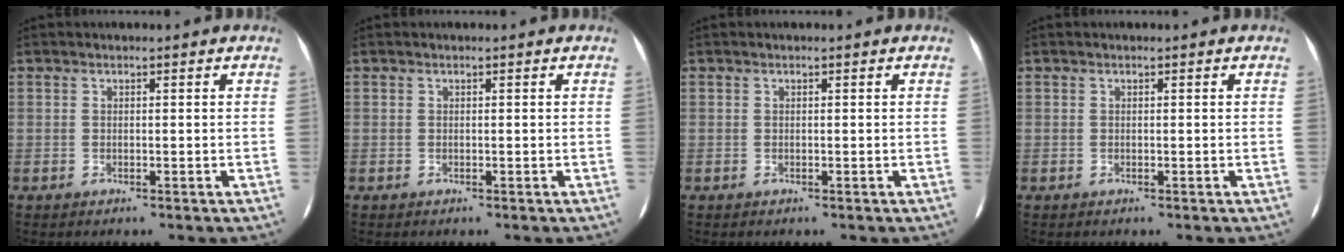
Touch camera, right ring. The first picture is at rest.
{"total": 0.0}
{"total": 0.0}
{"total": 0.0}